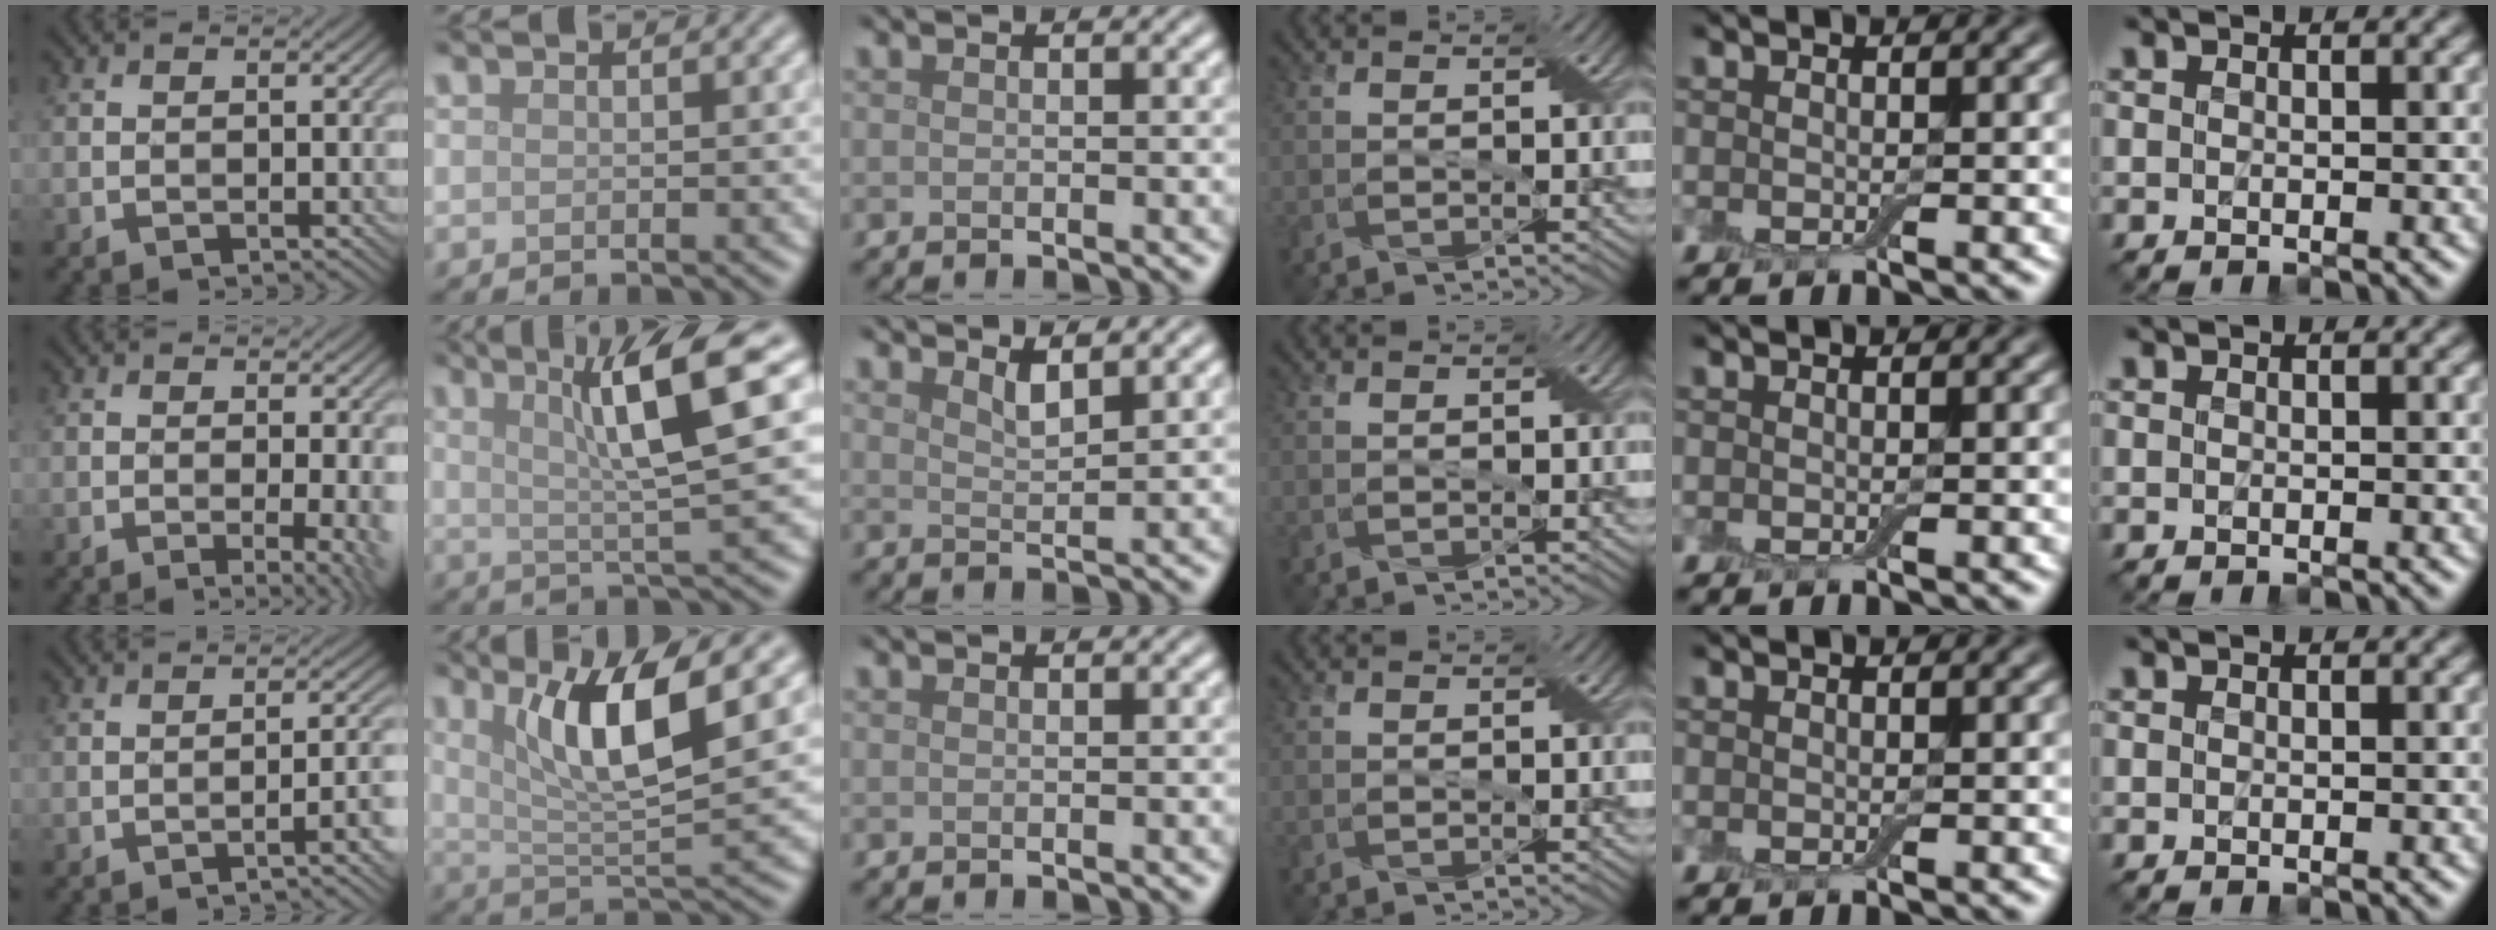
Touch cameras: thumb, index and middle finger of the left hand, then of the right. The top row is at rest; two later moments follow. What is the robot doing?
{"motion": "wrap", "object": "cling film"}